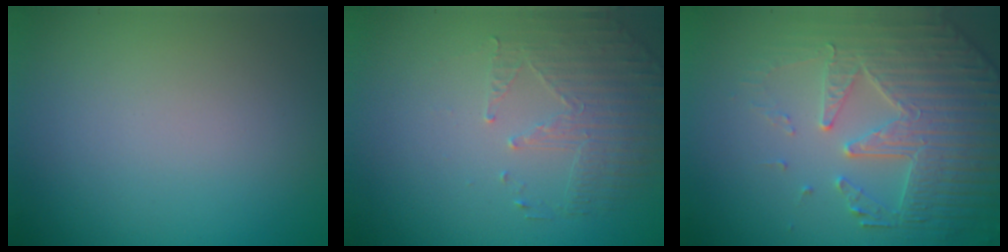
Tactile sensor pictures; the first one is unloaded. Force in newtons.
{"total": 1.9, "press": 1.5, "slide": 1.2}
{"total": 5.3, "press": 5.0, "slide": 2.0}